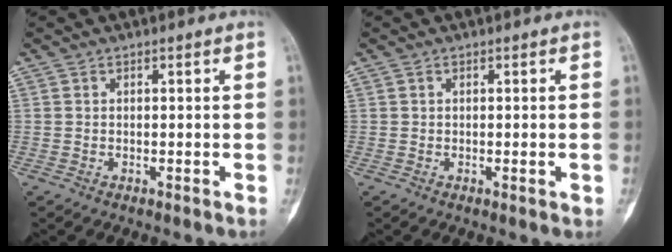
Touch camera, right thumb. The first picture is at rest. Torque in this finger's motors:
{"motor_torque": [-0.21, 0.02, -0.17, 0.16, -0.05]}